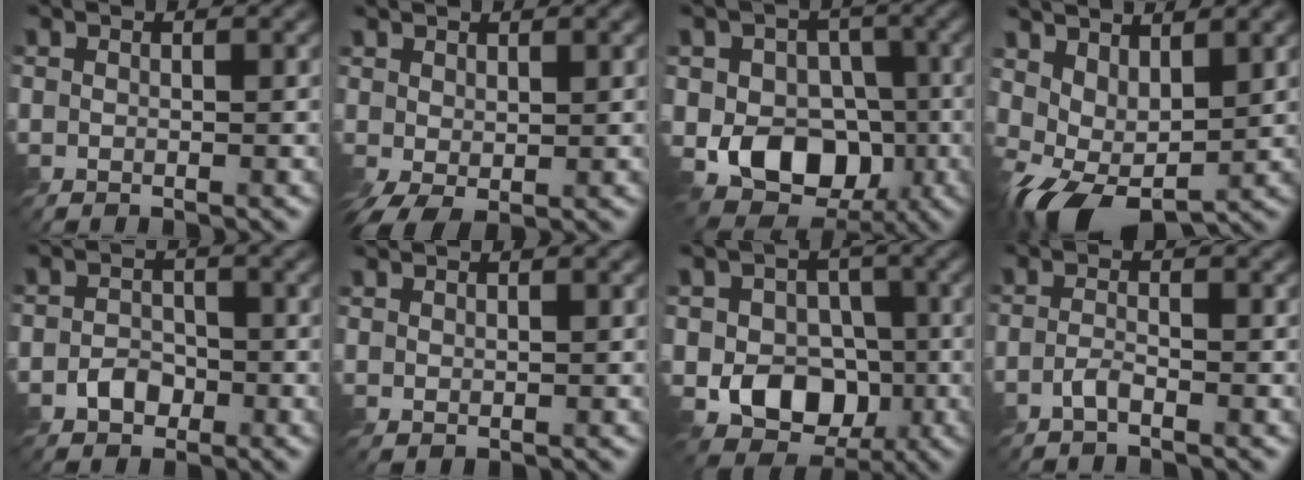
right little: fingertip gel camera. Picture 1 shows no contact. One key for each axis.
{"total": 2.4, "fx": 0.2, "fy": 1.3, "fz": 2.0, "tx": -0.057, "ty": -0.002, "tz": 0.006}
{"total": 8.3, "fx": -2.2, "fy": 6.6, "fz": 4.6, "tx": -0.047, "ty": -0.002, "tz": -0.060}
{"total": 6.2, "fx": 0.3, "fy": 3.5, "fz": 5.1, "tx": -0.100, "ty": -0.012, "tz": 0.013}
{"total": 2.2, "fx": -1.2, "fy": 1.6, "fz": 0.8, "tx": -0.011, "ty": 0.001, "tz": -0.028}
{"total": 0.6, "fx": 0.5, "fy": 0.1, "fz": 0.2, "tx": -0.009, "ty": -0.002, "tz": 0.013}
{"total": 7.1, "fx": -1.7, "fy": 5.9, "fz": 3.6, "tx": -0.034, "ty": -0.004, "tz": -0.054}
{"total": 1.4, "fx": -1.1, "fy": 0.2, "fz": 0.9, "tx": -0.022, "ty": 0.003, "tz": -0.026}